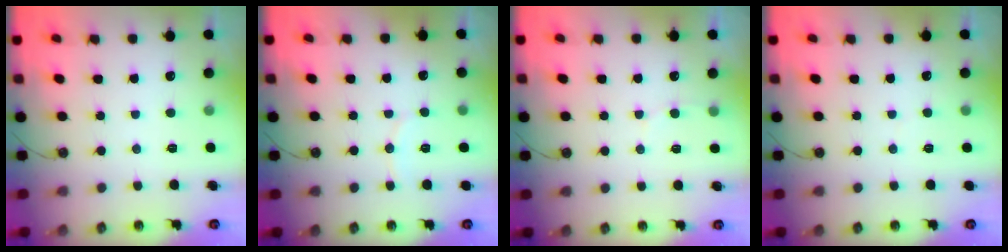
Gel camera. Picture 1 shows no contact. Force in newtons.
{"total": 5.1, "press": 5.1, "slide": 0.4}
{"total": 5.4, "press": 5.4, "slide": 0.5}
{"total": 1.4, "press": 1.3, "slide": 0.1}